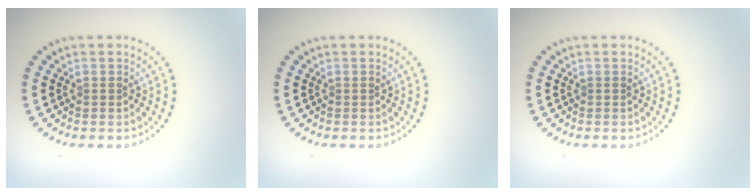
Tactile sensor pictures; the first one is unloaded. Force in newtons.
{"total": 0.0}
{"total": 0.0}